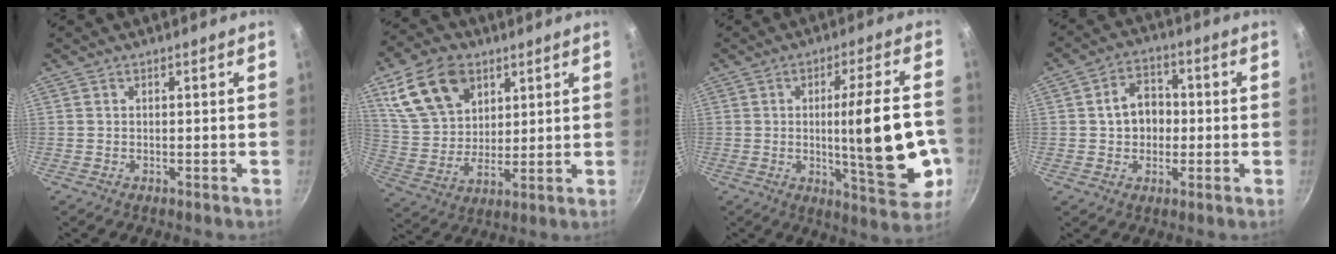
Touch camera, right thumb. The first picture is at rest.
{"total": 15.7, "force": [7.5, 10.4, 9.0], "torque": [-0.143, -0.013, 0.151]}
{"total": 18.2, "force": [-2.4, 4.1, 17.6], "torque": [-0.234, 0.002, -0.026]}
{"total": 7.9, "force": [0.0, 6.3, 4.8], "torque": [-0.046, 0.016, -0.006]}